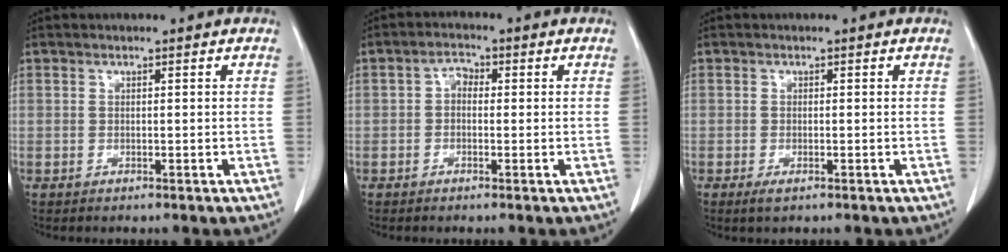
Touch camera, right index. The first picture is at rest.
{"total": 2.4, "force": [0.1, 1.7, 1.7], "torque": [-0.026, 0.013, -0.003]}
{"total": 1.2, "force": [-0.6, 0.4, 0.9], "torque": [-0.016, -0.002, -0.008]}